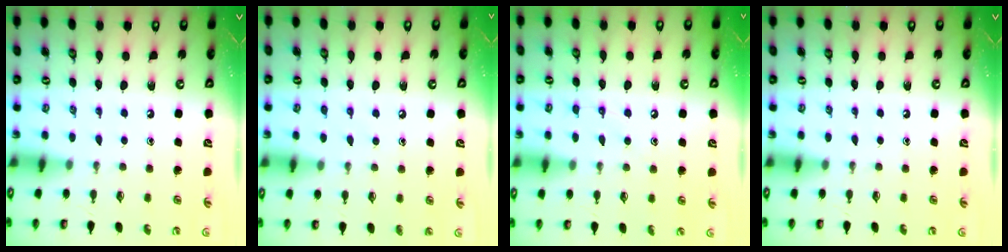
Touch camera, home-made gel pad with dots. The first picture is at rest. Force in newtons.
{"total": 5.3, "press": 5.2, "slide": 0.6}
{"total": 7.0, "press": 6.9, "slide": 0.7}
{"total": 0.0}